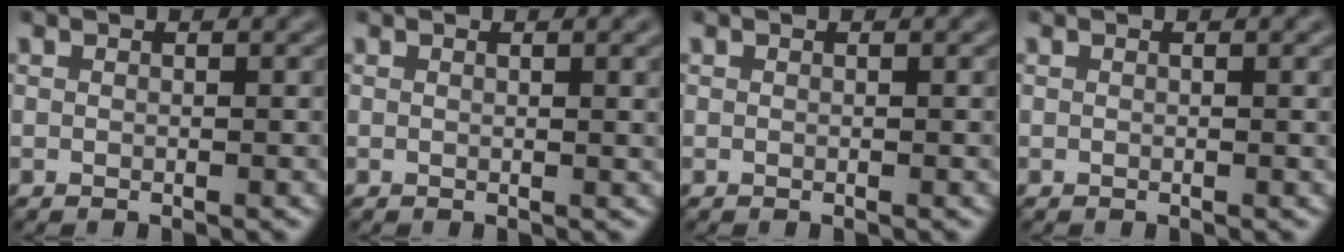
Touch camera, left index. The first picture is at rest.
{"total": 2.6, "force": [0.9, 0.9, 2.3], "torque": [-0.017, 0.006, 0.009]}
{"total": 0.0}
{"total": 0.8, "force": [0.1, 0.2, 0.8], "torque": [-0.007, 0.003, -0.001]}